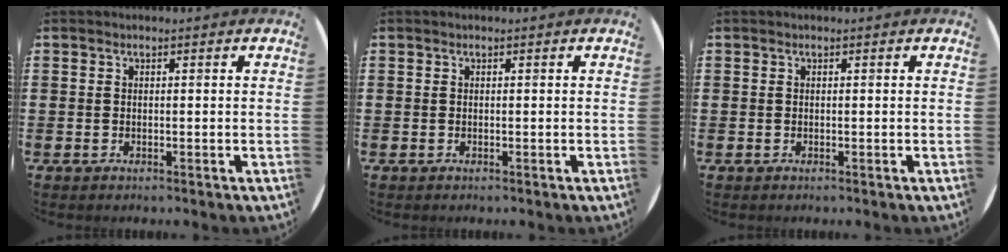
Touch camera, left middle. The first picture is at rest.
{"total": 0.0}
{"total": 0.0}